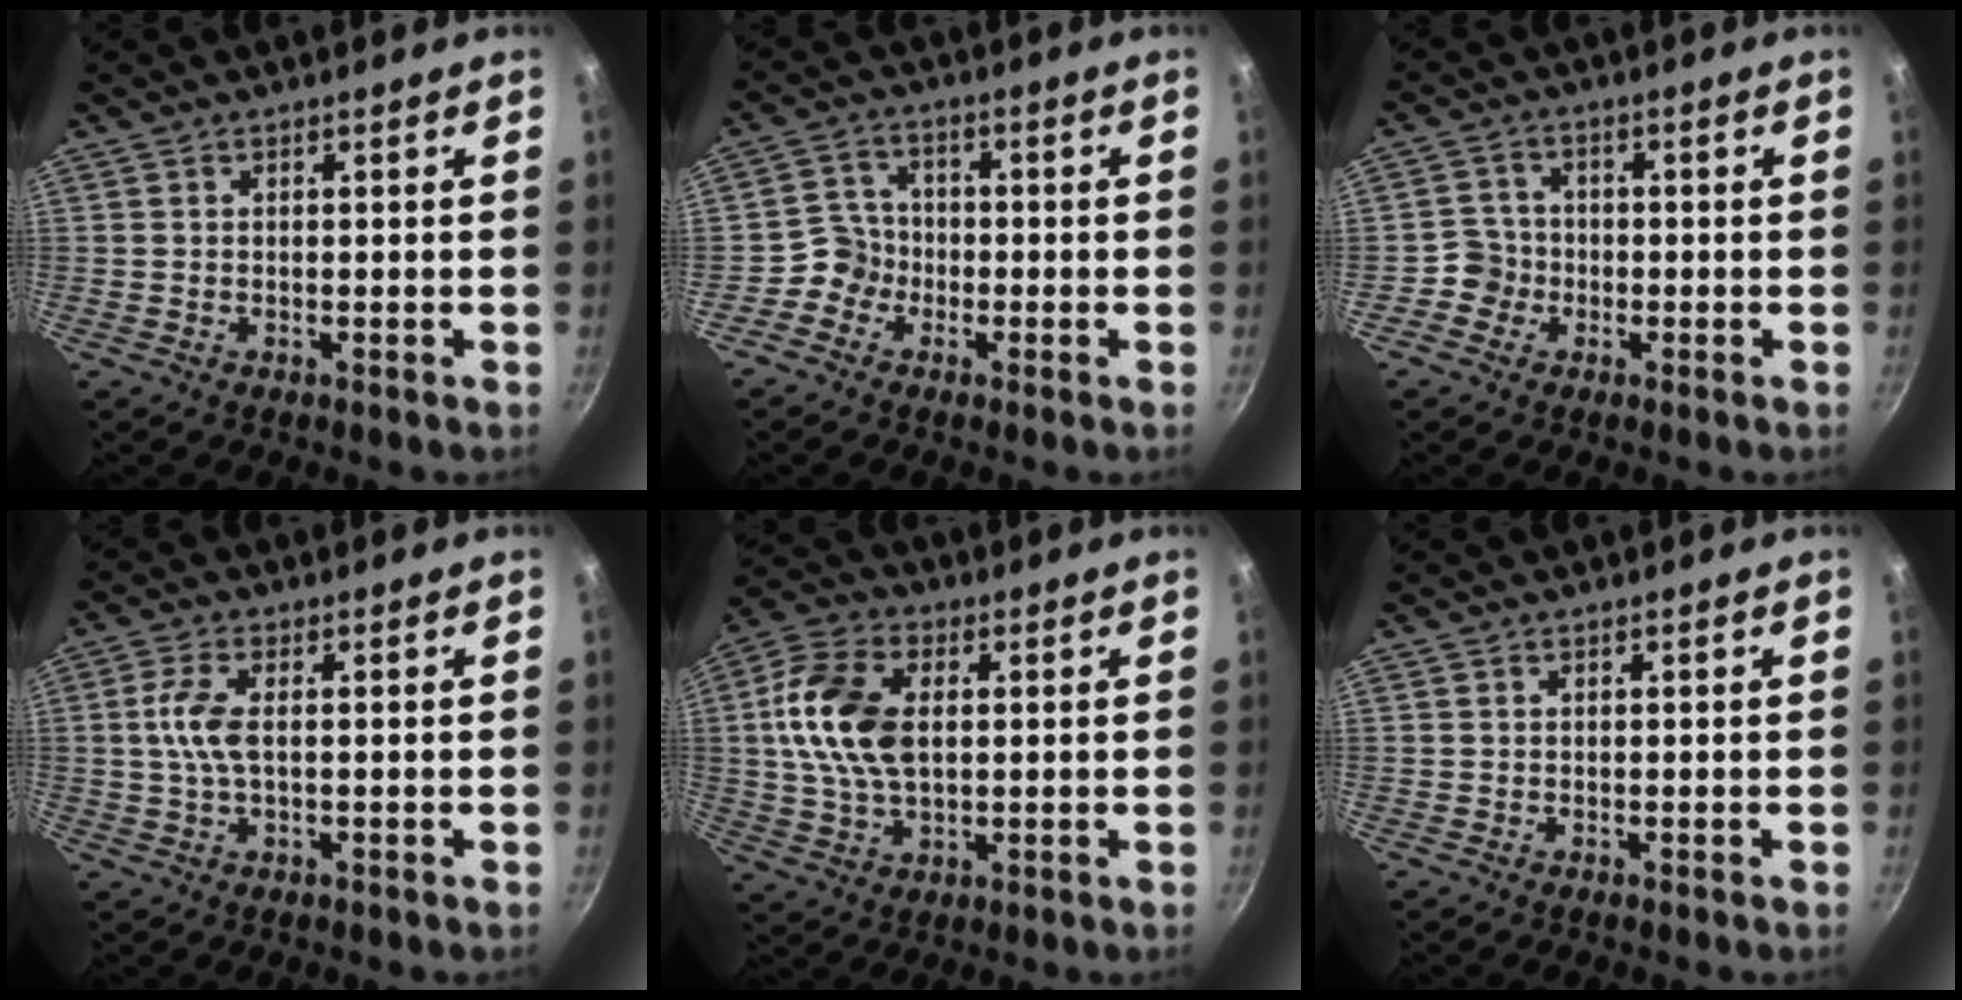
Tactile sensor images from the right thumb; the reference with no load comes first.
{"total": 4.5, "force": [-2.1, 3.9, 0.6], "torque": [0.016, 0.026, -0.050]}
{"total": 3.9, "force": [-1.6, 3.6, 0.4], "torque": [0.017, 0.021, -0.034]}
{"total": 5.6, "force": [0.3, 2.3, 5.1], "torque": [-0.117, 0.007, 0.002]}
{"total": 13.7, "force": [1.7, 8.5, 10.6], "torque": [-0.192, 0.010, 0.022]}
{"total": 0.0}